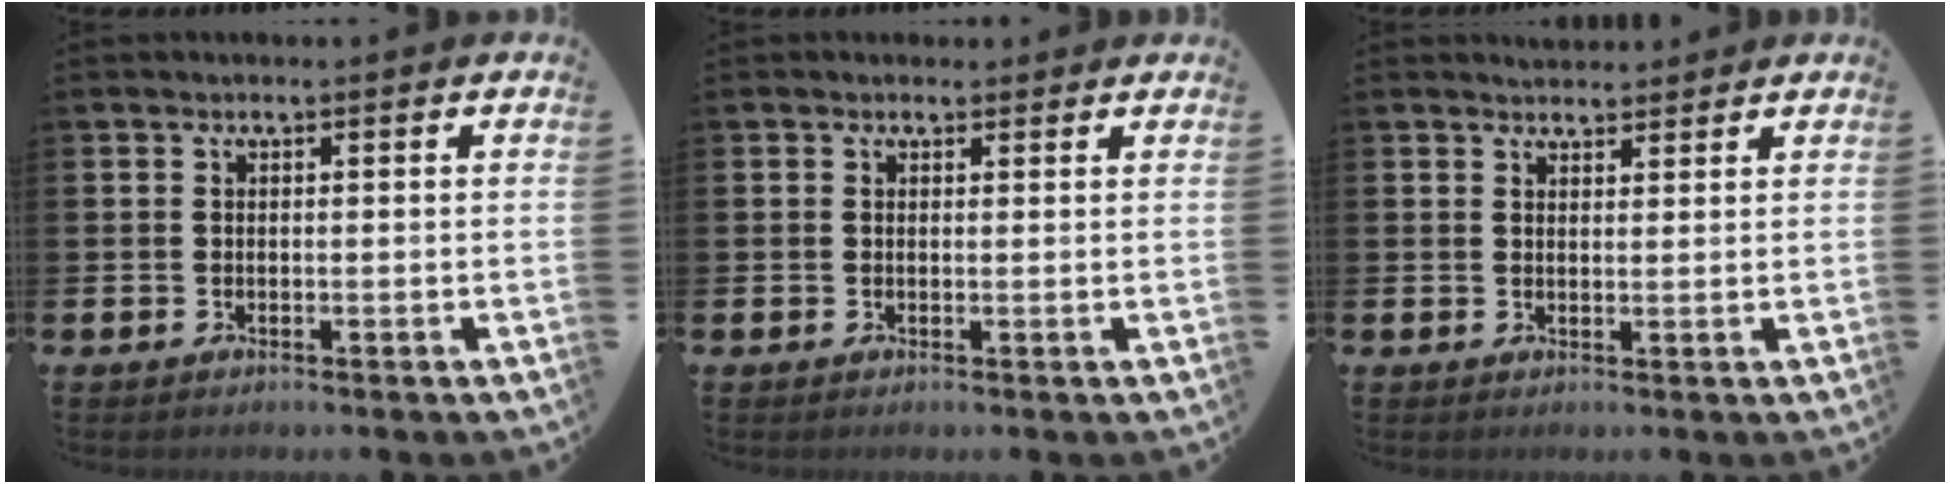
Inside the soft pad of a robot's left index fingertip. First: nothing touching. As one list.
[{"total": 0.9, "force": [0.7, 0.5, 0.1], "torque": [0.014, -0.001, 0.010]}, {"total": 2.5, "force": [2.4, 0.6, -0.1], "torque": [0.007, -0.013, 0.043]}]